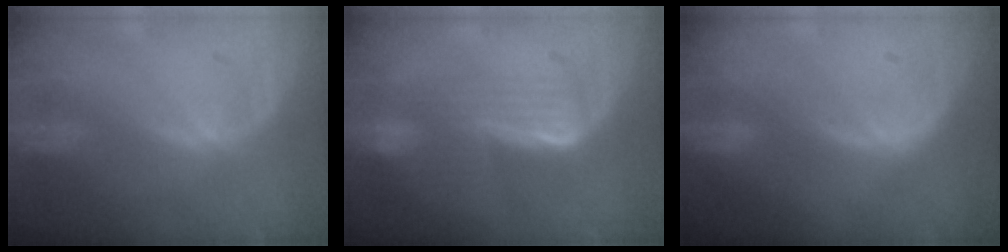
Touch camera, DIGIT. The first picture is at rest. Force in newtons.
{"total": 6.6, "press": 5.9, "slide": 3.0}
{"total": 1.3, "press": 1.3, "slide": 0.1}